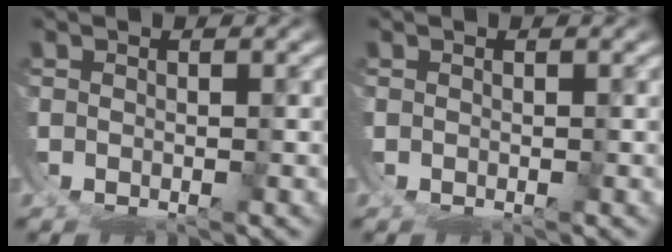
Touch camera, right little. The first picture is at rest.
{"total": 0.0}